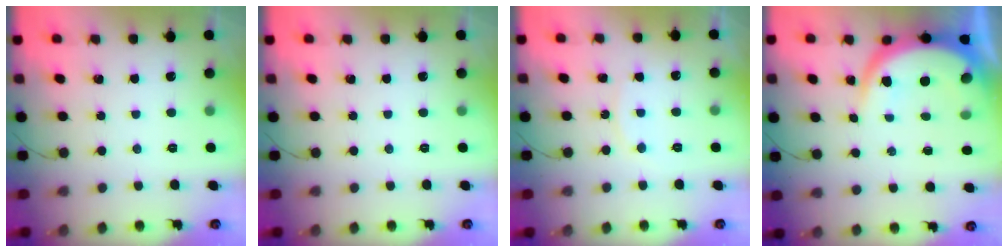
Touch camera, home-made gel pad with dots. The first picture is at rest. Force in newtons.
{"total": 0.0}
{"total": 4.1, "press": 4.1, "slide": 0.2}
{"total": 10.8, "press": 10.7, "slide": 0.9}